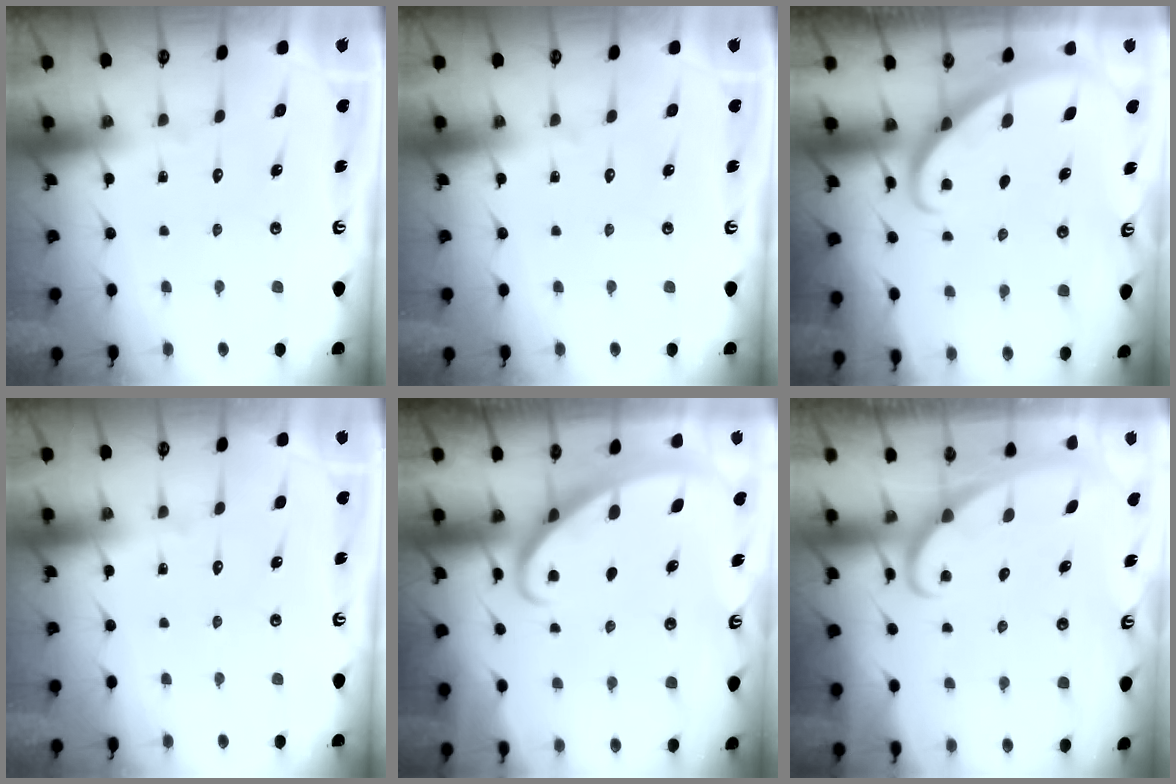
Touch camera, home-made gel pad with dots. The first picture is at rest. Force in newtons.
{"total": 0.0}
{"total": 2.7, "press": 2.7, "slide": 0.2}
{"total": 0.0}
{"total": 2.3, "press": 2.3, "slide": 0.2}
{"total": 1.9, "press": 1.9, "slide": 0.1}